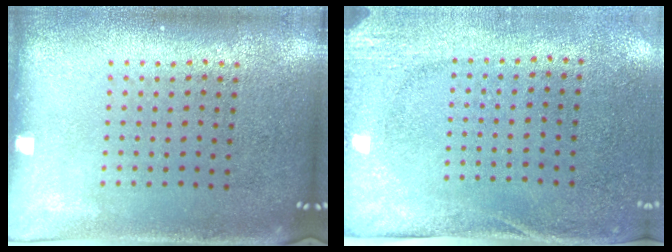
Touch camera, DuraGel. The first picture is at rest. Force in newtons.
{"total": 2.8, "press": 2.2, "slide": 1.7}